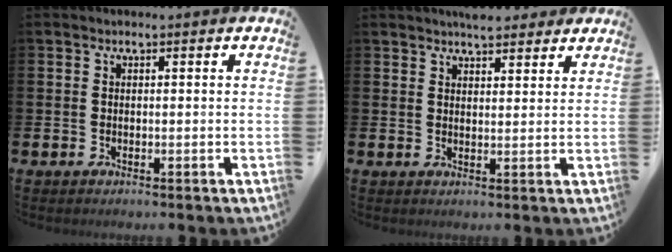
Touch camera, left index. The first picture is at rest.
{"total": 3.9, "force": [3.8, 0.9, 0.3], "torque": [-0.002, -0.018, 0.069]}